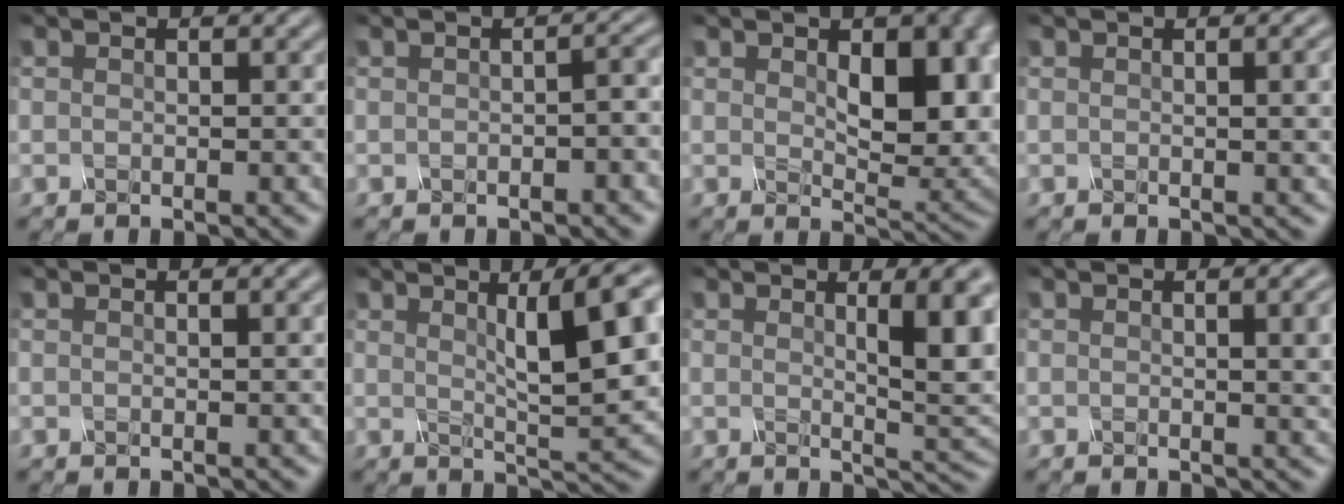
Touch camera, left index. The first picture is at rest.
{"total": 1.9, "force": [-0.3, 0.7, 1.7], "torque": [-0.012, 0.004, -0.003]}
{"total": 8.1, "force": [1.4, 4.2, 6.8], "torque": [-0.098, -0.008, 0.033]}
{"total": 3.8, "force": [0.5, 1.5, 3.5], "torque": [-0.022, 0.012, 0.004]}
{"total": 1.6, "force": [0.3, 0.5, 1.5], "torque": [-0.012, 0.004, 0.002]}
{"total": 10.1, "force": [3.3, 2.5, 9.3], "torque": [-0.111, 0.012, 0.053]}
{"total": 7.2, "force": [1.6, 1.8, 6.8], "torque": [-0.076, -0.006, 0.027]}
{"total": 4.5, "force": [0.7, 1.7, 4.1], "torque": [-0.028, 0.012, 0.009]}